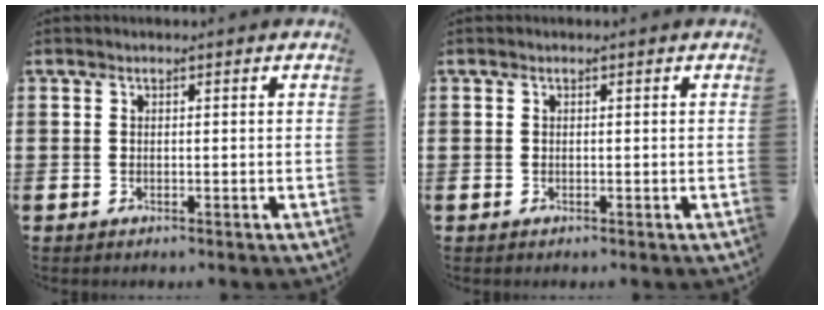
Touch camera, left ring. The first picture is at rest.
{"total": 0.0}